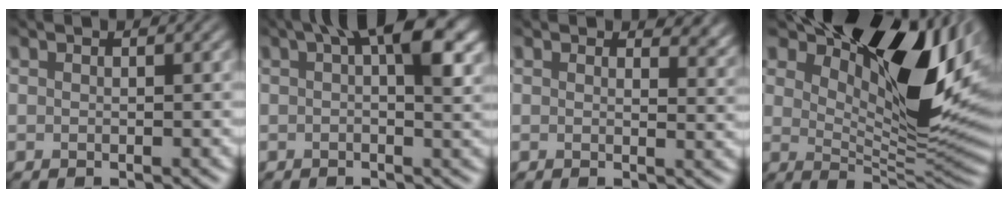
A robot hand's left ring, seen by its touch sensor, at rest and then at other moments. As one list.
[{"total": 6.6, "force": [2.6, 2.1, 5.7], "torque": [-0.070, 0.012, 0.030]}, {"total": 2.7, "force": [2.0, 1.2, 1.4], "torque": [-0.018, -0.006, 0.024]}, {"total": 14.3, "force": [7.3, 5.9, 10.8], "torque": [-0.145, 0.009, 0.126]}]